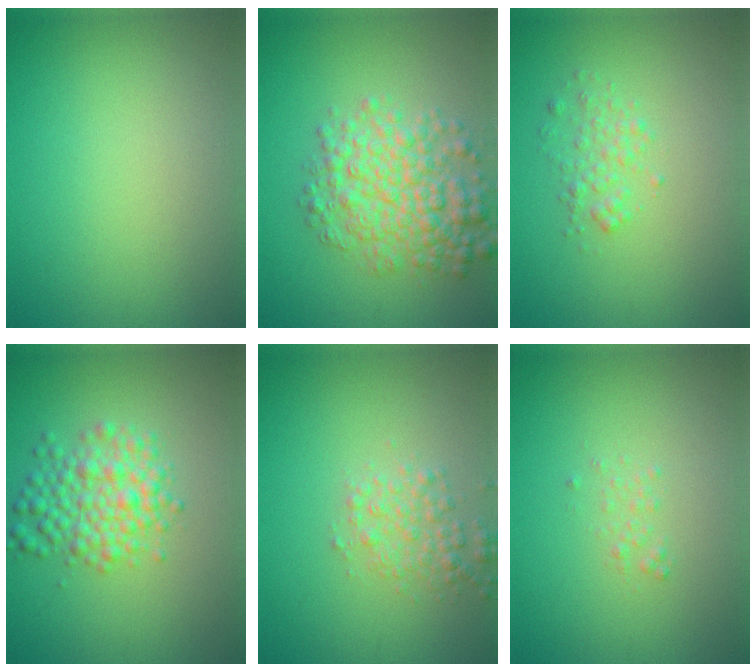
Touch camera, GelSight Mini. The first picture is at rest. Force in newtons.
{"total": 6.1, "press": 6.1, "slide": 0.1}
{"total": 1.6, "press": 1.6, "slide": 0.1}
{"total": 4.5, "press": 4.5, "slide": 0.1}
{"total": 2.4, "press": 2.4, "slide": 0.1}
{"total": 0.7, "press": 0.7, "slide": 0.1}